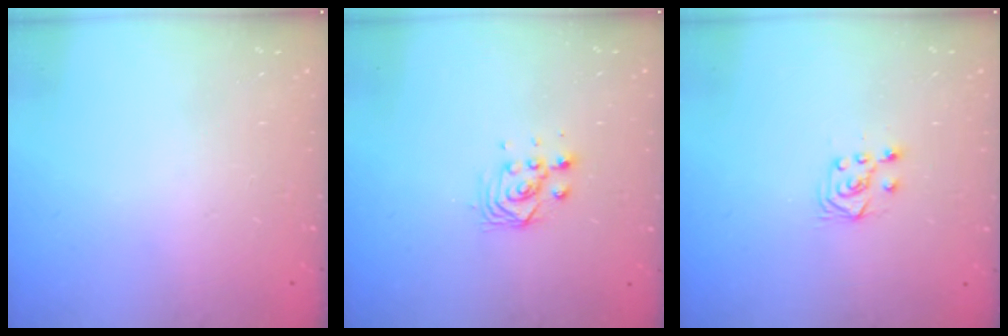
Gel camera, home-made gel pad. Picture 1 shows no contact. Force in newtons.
{"total": 2.9, "press": 2.8, "slide": 0.8}
{"total": 6.3, "press": 6.3, "slide": 0.7}